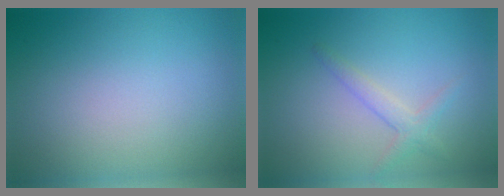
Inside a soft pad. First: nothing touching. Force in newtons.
{"total": 1.8, "press": 1.8, "slide": 0.1}